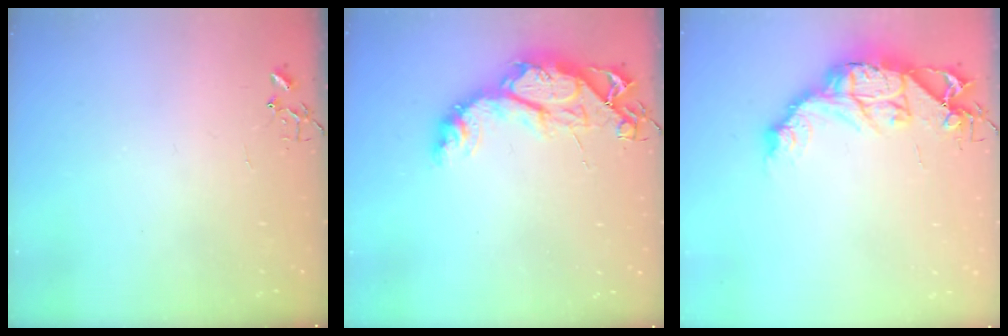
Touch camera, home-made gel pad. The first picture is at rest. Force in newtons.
{"total": 14.8, "press": 14.7, "slide": 1.4}
{"total": 15.1, "press": 15.0, "slide": 1.3}